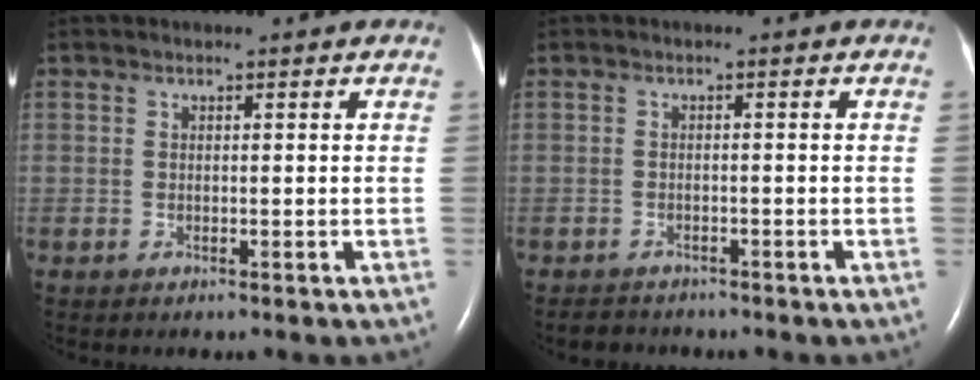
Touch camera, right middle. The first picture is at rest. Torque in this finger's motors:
{"motor_torque": [0.42, -0.30, 0.03, 0.01]}